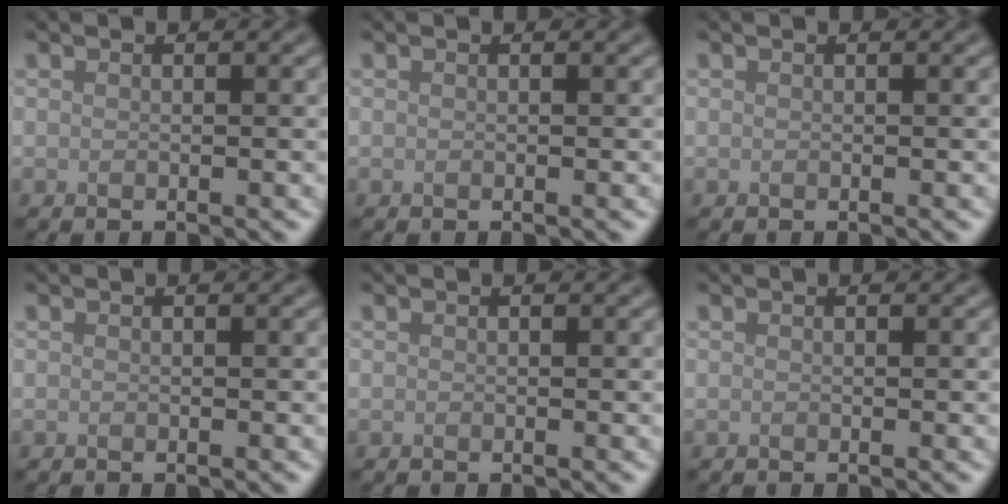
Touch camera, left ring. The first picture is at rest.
{"total": 0.0}
{"total": 0.0}
{"total": 0.0}
{"total": 0.0}
{"total": 0.0}